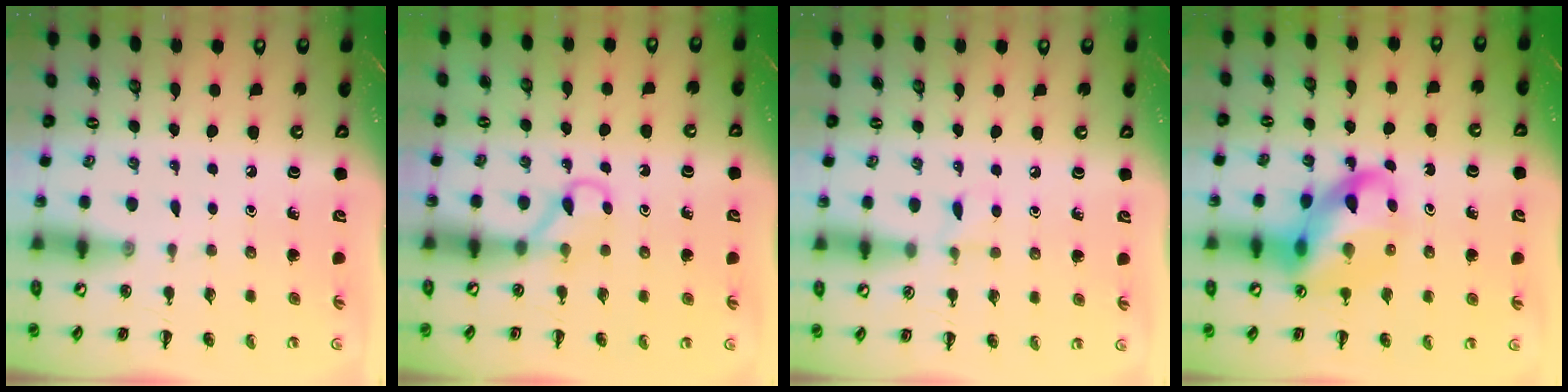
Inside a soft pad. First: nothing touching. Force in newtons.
{"total": 3.9, "press": 3.7, "slide": 1.2}
{"total": 5.0, "press": 4.7, "slide": 1.8}
{"total": 14.6, "press": 14.1, "slide": 3.8}